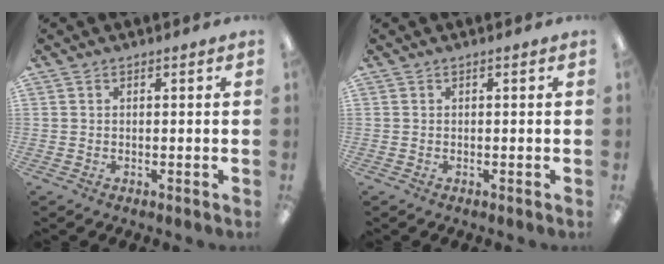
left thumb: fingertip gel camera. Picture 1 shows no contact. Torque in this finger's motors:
{"motor_torque": [-0.03, -0.03, 0.06, -0.18, 0.00]}